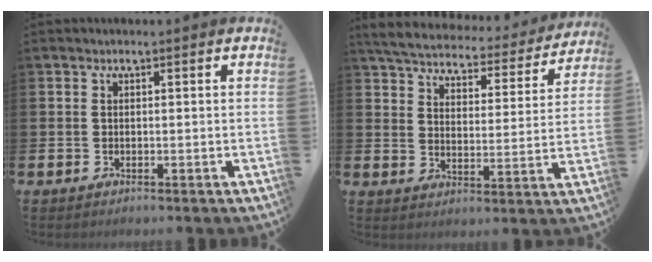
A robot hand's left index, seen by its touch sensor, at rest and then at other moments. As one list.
[{"total": 5.3, "force": [5.0, 1.1, 1.5], "torque": [-0.059, -0.035, 0.082]}]